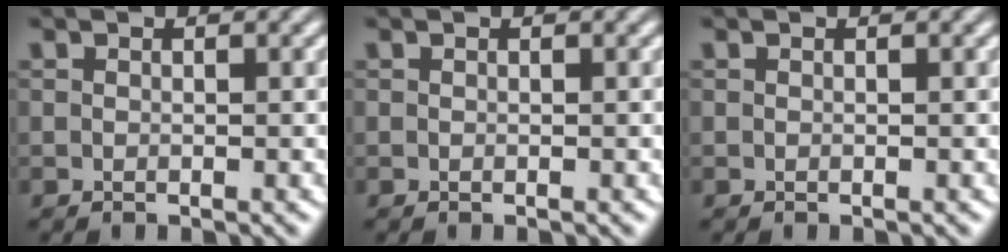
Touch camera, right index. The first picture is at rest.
{"total": 0.0}
{"total": 0.0}